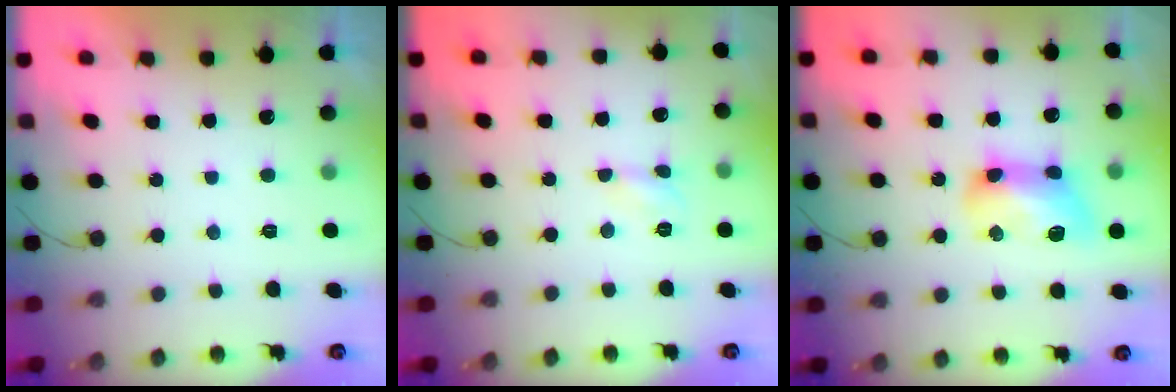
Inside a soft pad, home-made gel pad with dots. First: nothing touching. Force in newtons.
{"total": 2.9, "press": 2.9, "slide": 0.4}
{"total": 12.5, "press": 12.5, "slide": 0.4}